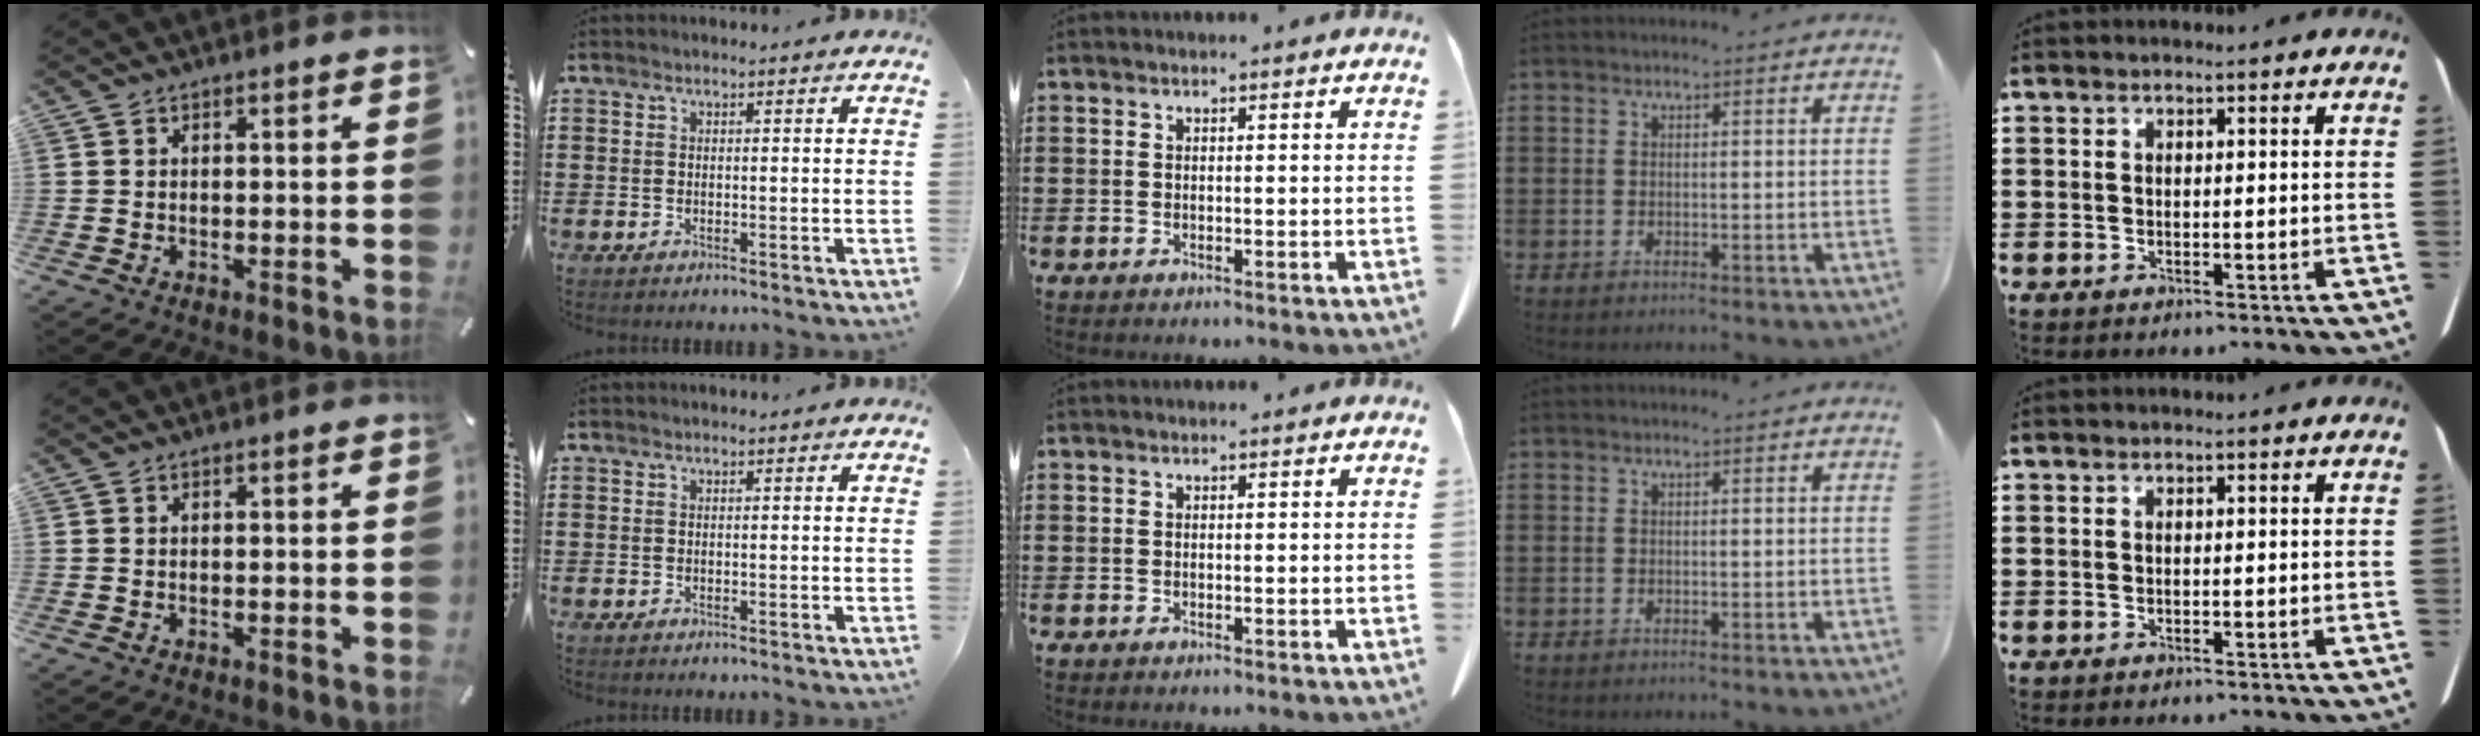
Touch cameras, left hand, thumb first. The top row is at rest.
{}